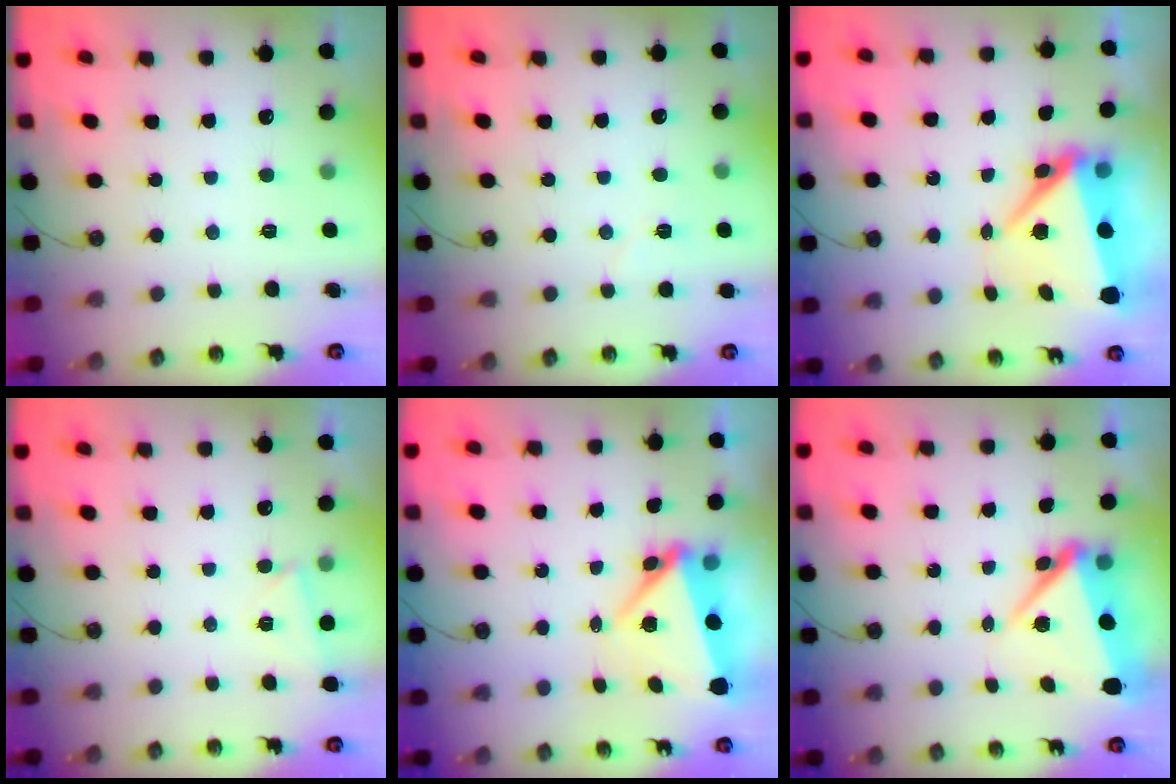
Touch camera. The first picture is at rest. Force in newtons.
{"total": 5.0, "press": 4.3, "slide": 2.7}
{"total": 9.0, "press": 8.8, "slide": 2.0}
{"total": 2.6, "press": 2.5, "slide": 0.3}
{"total": 6.0, "press": 5.7, "slide": 1.8}
{"total": 7.3, "press": 7.0, "slide": 2.0}